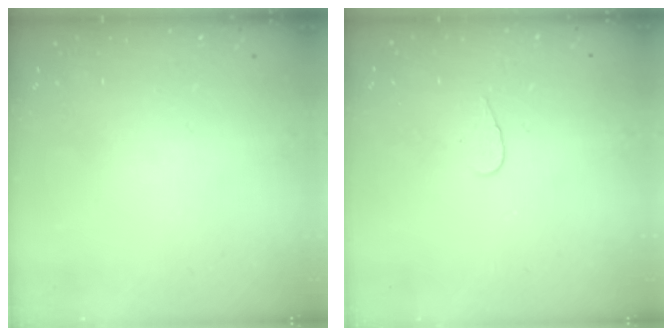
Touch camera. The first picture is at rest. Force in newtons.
{"total": 4.0, "press": 4.0, "slide": 0.4}